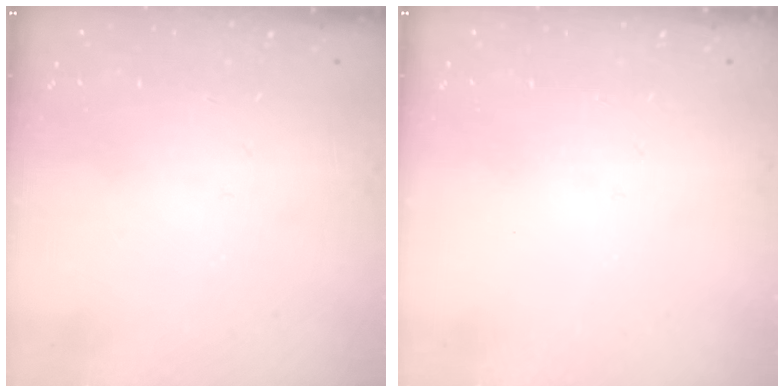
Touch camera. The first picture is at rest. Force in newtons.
{"total": 0.0}